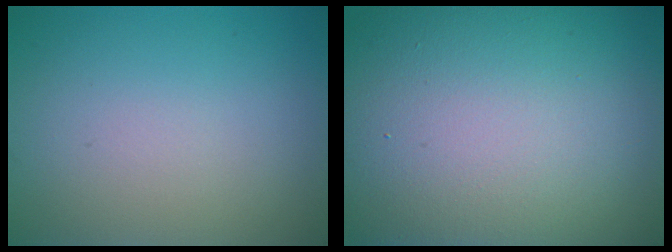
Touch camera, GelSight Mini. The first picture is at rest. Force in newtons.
{"total": 22.1, "press": 22.1, "slide": 1.1}